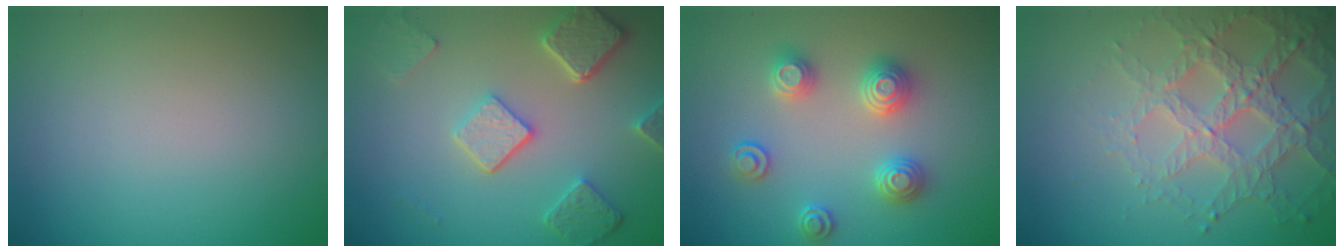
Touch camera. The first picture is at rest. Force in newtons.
{"total": 5.0, "press": 3.9, "slide": 3.1}
{"total": 3.2, "press": 3.2, "slide": 0.4}
{"total": 4.5, "press": 4.0, "slide": 2.0}